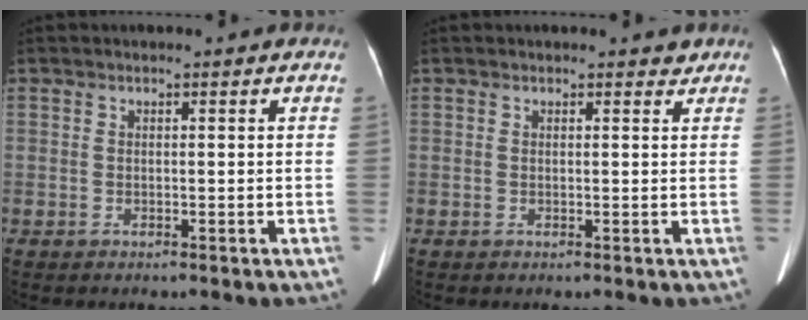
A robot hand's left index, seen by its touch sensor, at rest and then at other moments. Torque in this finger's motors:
{"motor_torque": [-0.01, -0.07, -0.05, 0.01]}